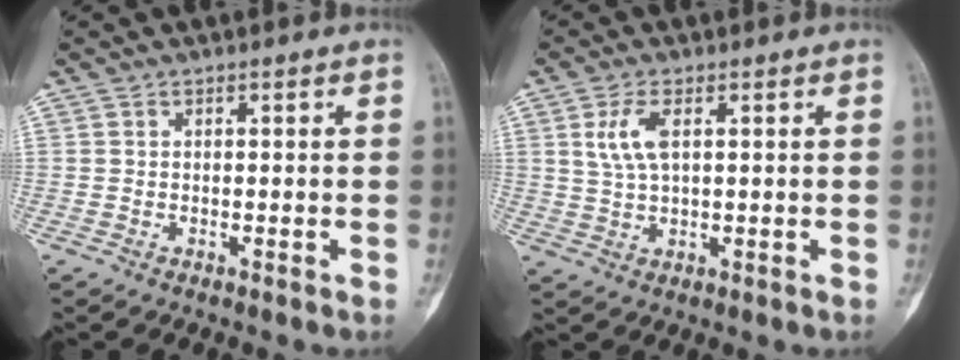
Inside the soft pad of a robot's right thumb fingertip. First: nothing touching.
{"total": 5.6, "force": [1.9, 2.2, 4.8], "torque": [-0.109, -0.005, 0.043]}